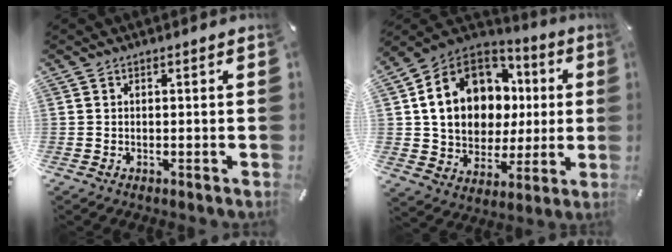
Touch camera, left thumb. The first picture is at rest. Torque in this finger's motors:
{"motor_torque": [2.38, 2.38, 1.62, -1.15, 0.56]}